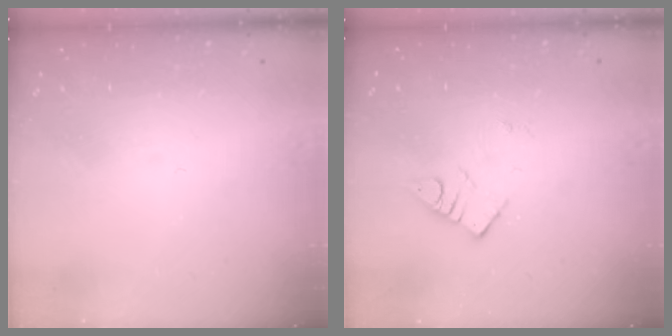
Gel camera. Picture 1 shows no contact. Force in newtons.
{"total": 2.8, "press": 2.7, "slide": 0.3}